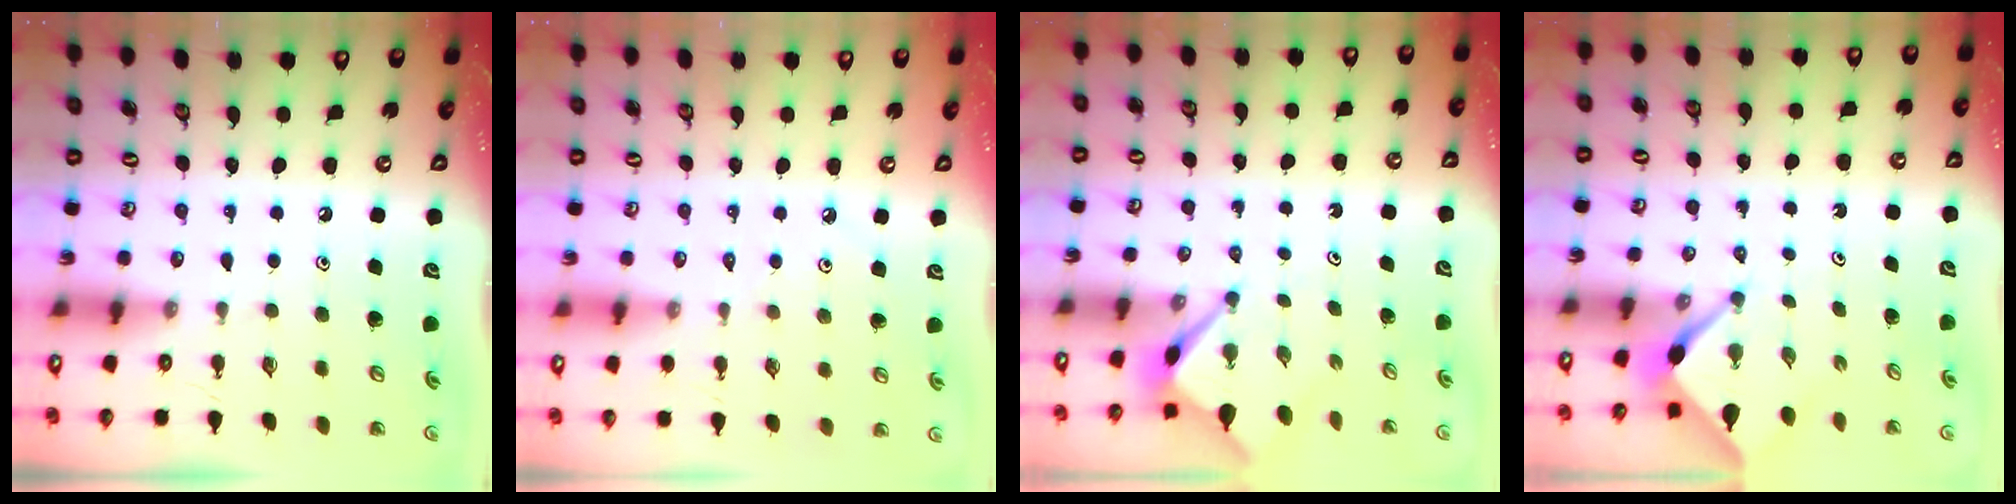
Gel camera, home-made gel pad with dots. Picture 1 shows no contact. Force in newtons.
{"total": 1.9, "press": 1.9, "slide": 0.4}
{"total": 2.9, "press": 2.9, "slide": 0.2}
{"total": 2.2, "press": 2.2, "slide": 0.3}